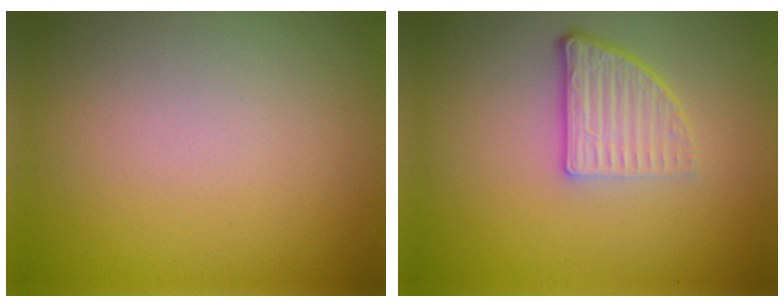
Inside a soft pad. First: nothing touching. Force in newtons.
{"total": 3.8, "press": 2.5, "slide": 2.8}